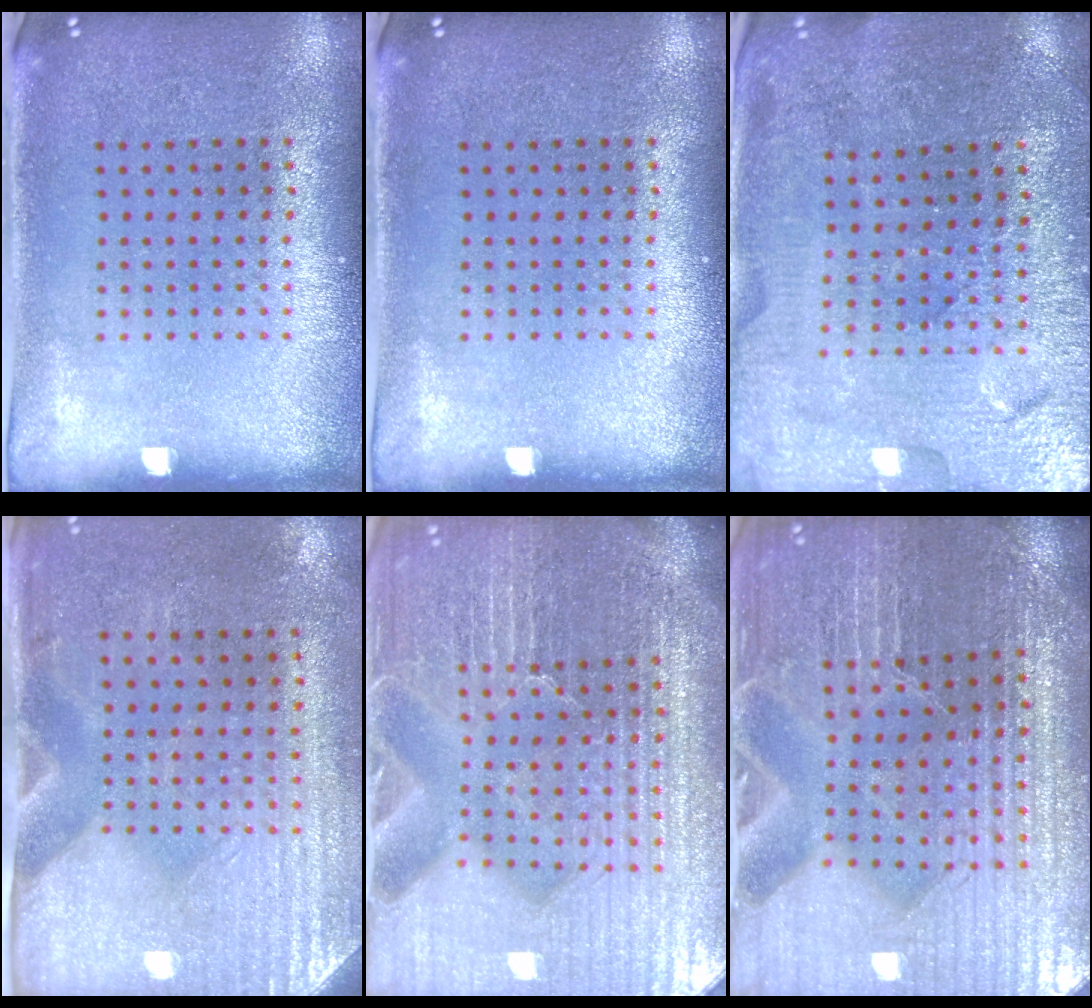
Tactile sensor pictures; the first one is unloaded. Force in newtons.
{"total": 0.0}
{"total": 3.2, "press": 3.2, "slide": 0.1}
{"total": 3.0, "press": 2.6, "slide": 1.6}
{"total": 6.4, "press": 5.7, "slide": 2.9}
{"total": 4.4, "press": 4.3, "slide": 1.0}